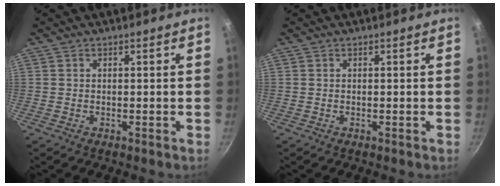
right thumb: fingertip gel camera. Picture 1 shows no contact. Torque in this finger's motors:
{"motor_torque": [0.00, 0.00, -0.08, 0.08, 0.00]}